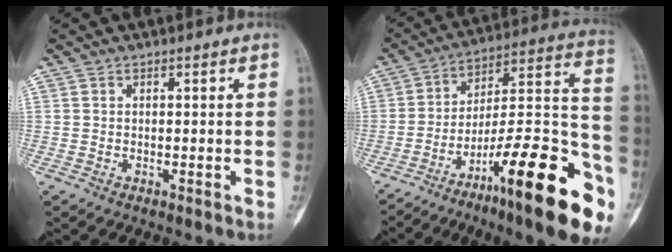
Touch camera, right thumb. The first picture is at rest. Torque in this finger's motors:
{"motor_torque": [2.28, 2.44, 0.34, -0.58, 0.14]}